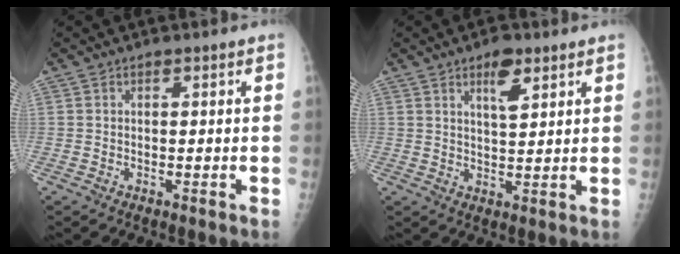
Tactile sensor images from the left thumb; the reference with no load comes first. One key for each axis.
{"total": 5.2, "fx": 3.0, "fy": 2.0, "fz": 3.7, "tx": -0.050, "ty": -0.018, "tz": 0.048}